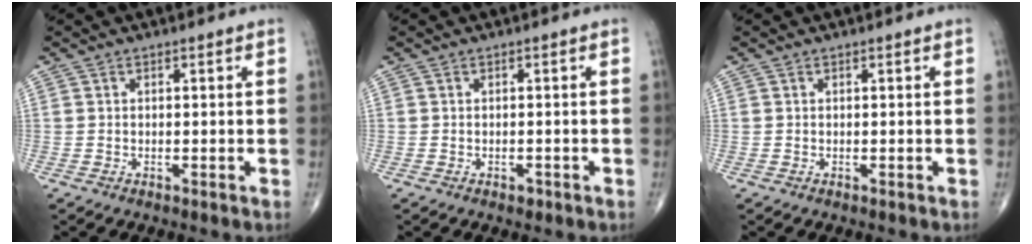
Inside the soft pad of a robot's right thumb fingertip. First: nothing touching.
{"total": 1.1, "force": [-0.7, 0.7, 0.6], "torque": [-0.007, 0.001, -0.008]}
{"total": 0.0}